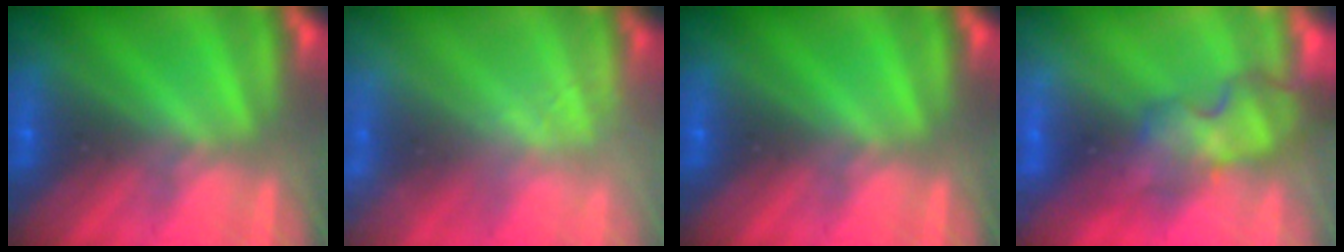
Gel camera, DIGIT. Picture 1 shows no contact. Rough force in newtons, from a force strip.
{"total": 2.3}
{"total": 0.0}
{"total": 3.9}